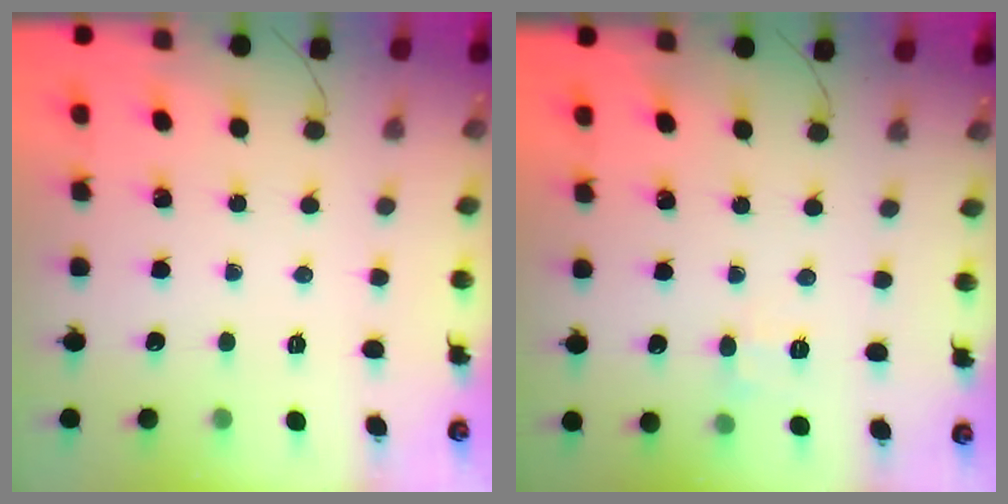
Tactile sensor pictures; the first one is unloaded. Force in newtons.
{"total": 6.1, "press": 5.9, "slide": 1.7}